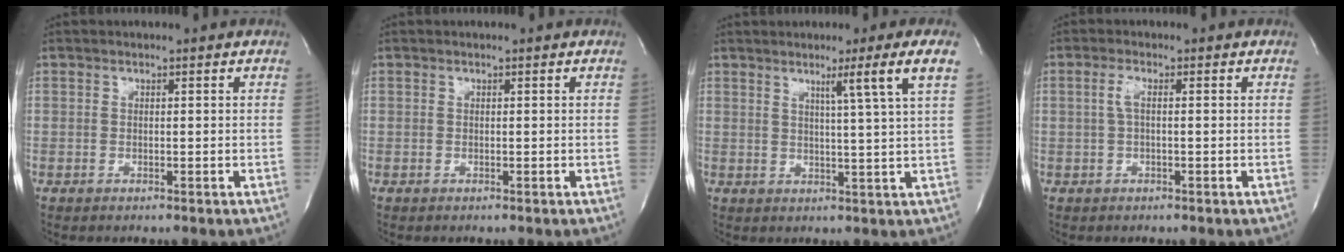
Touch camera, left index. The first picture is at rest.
{"total": 0.0}
{"total": 5.9, "force": [2.7, -2.3, 4.8], "torque": [-0.077, -0.020, 0.046]}
{"total": 2.0, "force": [0.1, 0.5, 2.0], "torque": [-0.045, 0.002, 0.001]}